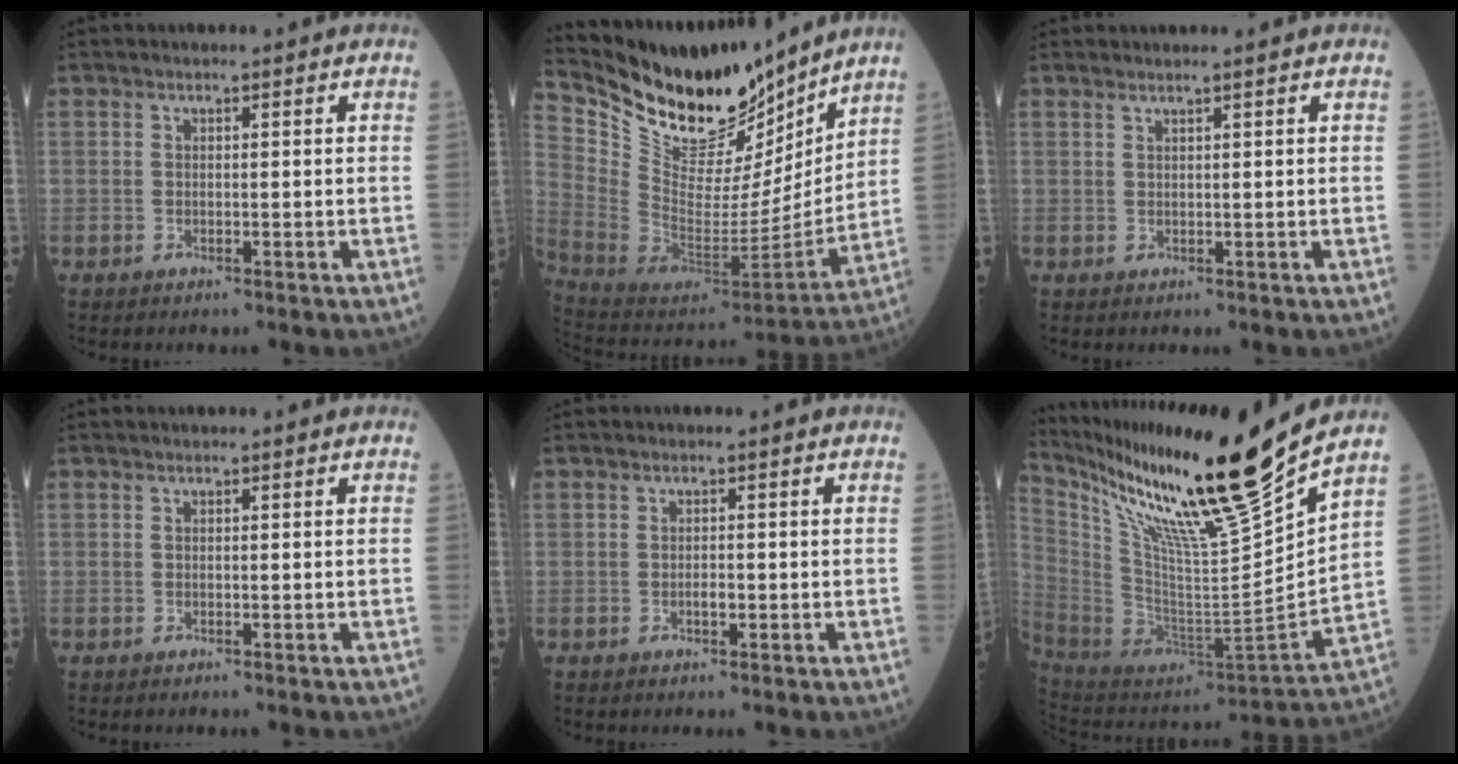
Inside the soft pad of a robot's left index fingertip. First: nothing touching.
{"total": 21.1, "force": [18.0, 6.1, 9.1], "torque": [-0.168, -0.031, 0.320]}
{"total": 1.0, "force": [0.8, -0.3, 0.5], "torque": [-0.016, -0.002, 0.021]}
{"total": 0.0}
{"total": 1.1, "force": [-0.3, 0.4, 0.9], "torque": [-0.017, -0.001, -0.007]}
{"total": 26.2, "force": [19.7, -1.5, 17.3], "torque": [-0.290, -0.056, 0.346]}